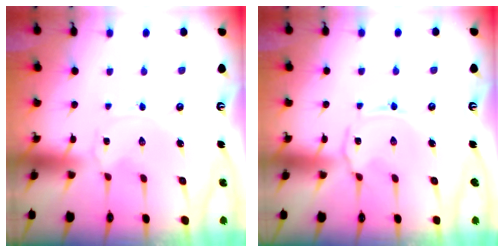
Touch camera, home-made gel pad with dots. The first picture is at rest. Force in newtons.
{"total": 2.5, "press": 2.5, "slide": 0.6}